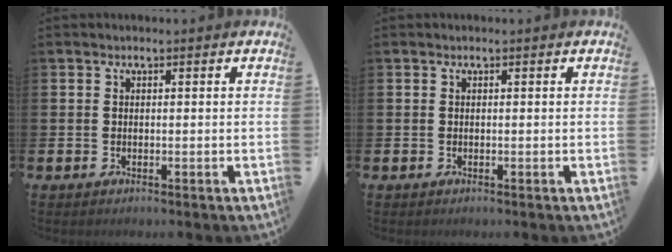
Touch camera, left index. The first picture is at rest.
{"total": 0.0}